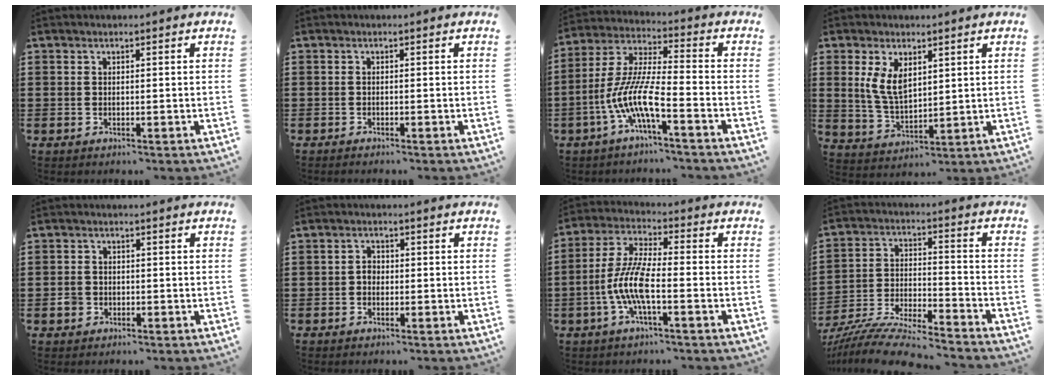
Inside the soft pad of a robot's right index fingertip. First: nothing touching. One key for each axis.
{"total": 0.5, "fx": -0.5, "fy": 0.0, "fz": 0.1, "tx": -0.003, "ty": -0.002, "tz": -0.010}
{"total": 9.7, "fx": -5.3, "fy": 1.5, "fz": 8.0, "tx": -0.199, "ty": -0.019, "tz": -0.111}
{"total": 6.4, "fx": 2.2, "fy": 3.4, "fz": 4.9, "tx": -0.112, "ty": 0.003, "tz": 0.039}
{"total": 2.0, "fx": -0.8, "fy": 1.7, "fz": 0.8, "tx": -0.017, "ty": 0.002, "tz": -0.016}
{"total": 1.6, "fx": -0.4, "fy": 1.2, "fz": 1.0, "tx": -0.020, "ty": 0.003, "tz": -0.009}
{"total": 8.3, "fx": -2.6, "fy": 2.0, "fz": 7.6, "tx": -0.184, "ty": -0.018, "tz": -0.057}
{"total": 9.8, "fx": -9.2, "fy": 0.4, "fz": 3.3, "tx": -0.074, "ty": 0.006, "tz": -0.187}